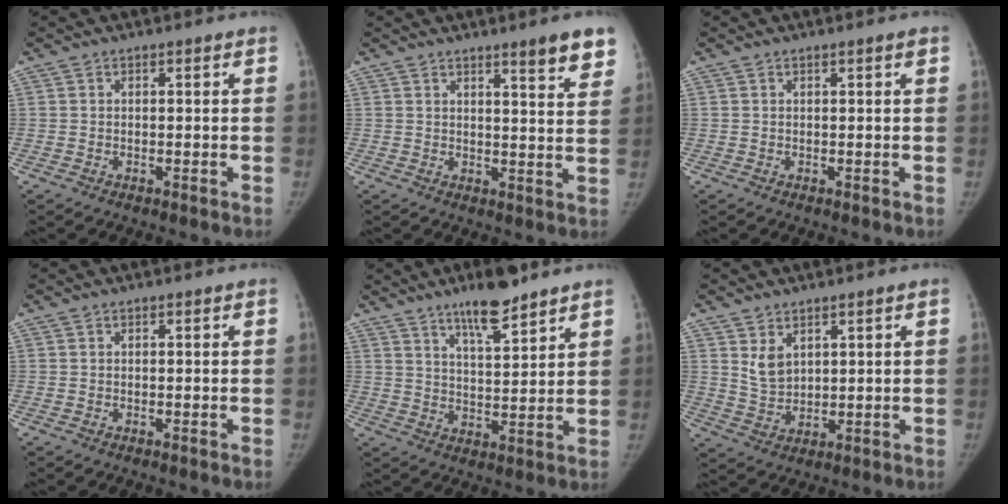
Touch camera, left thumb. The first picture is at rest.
{"total": 7.4, "force": [5.1, 0.9, 5.2], "torque": [-0.051, -0.030, 0.063]}
{"total": 0.6, "force": [0.3, 0.0, 0.5], "torque": [-0.004, 0.002, 0.004]}
{"total": 0.0}
{"total": 9.5, "force": [7.1, 2.1, 6.0], "torque": [-0.082, -0.042, 0.120]}
{"total": 4.7, "force": [2.4, 3.0, 2.7], "torque": [-0.034, -0.019, 0.055]}